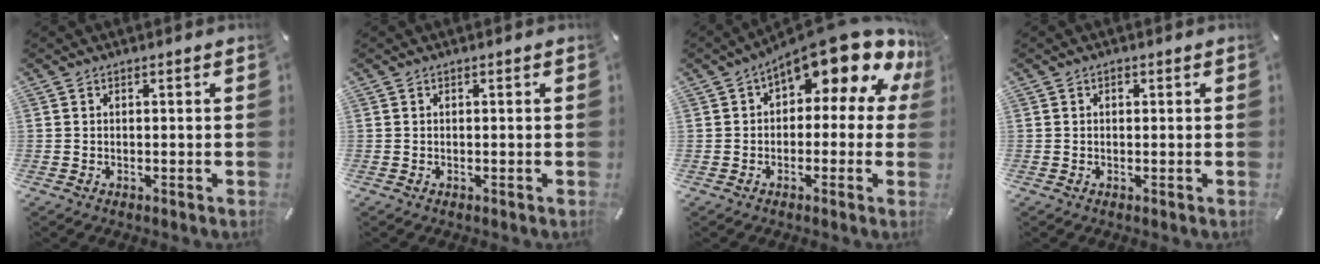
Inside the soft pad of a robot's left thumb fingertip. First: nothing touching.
{"total": 0.0}
{"total": 14.3, "force": [9.6, 4.8, 9.5], "torque": [-0.138, -0.083, 0.160]}
{"total": 0.8, "force": [0.2, 0.7, 0.4], "torque": [0.000, 0.000, 0.000]}